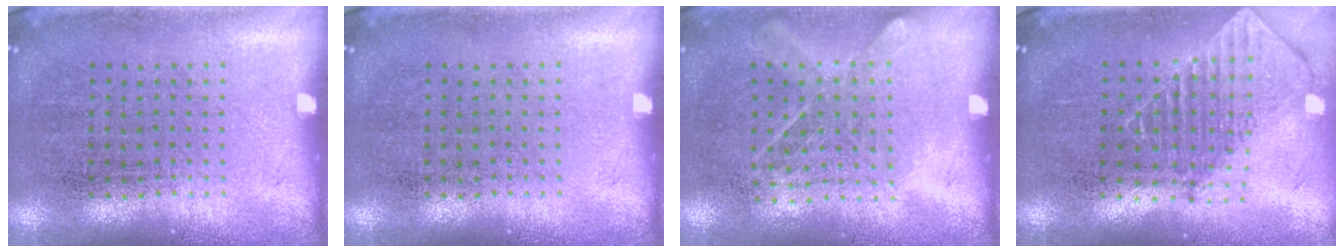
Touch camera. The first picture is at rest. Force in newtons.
{"total": 0.0}
{"total": 1.2, "press": 1.0, "slide": 0.7}
{"total": 2.0, "press": 1.5, "slide": 1.3}